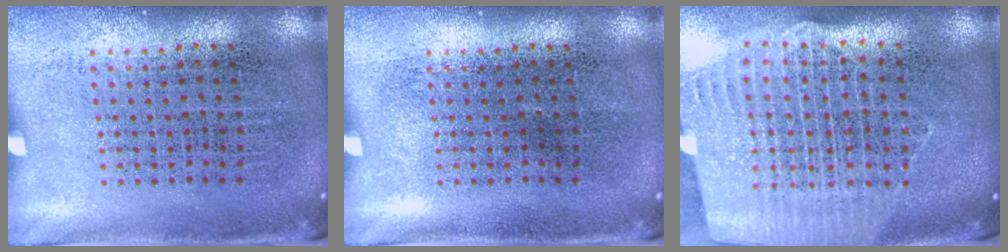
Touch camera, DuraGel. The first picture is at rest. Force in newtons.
{"total": 0.0}
{"total": 2.5, "press": 2.2, "slide": 1.3}